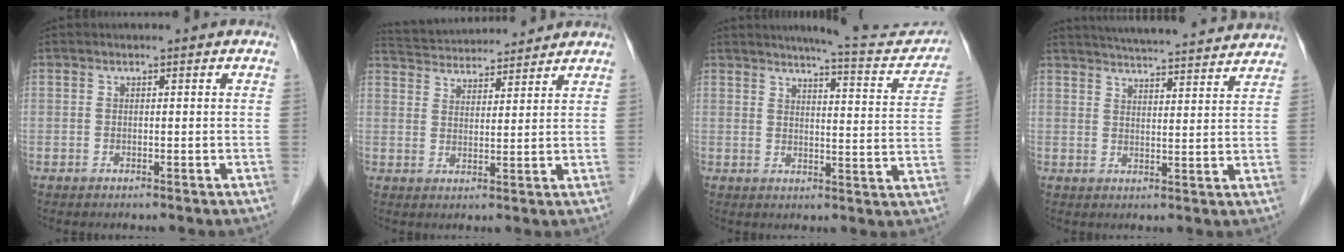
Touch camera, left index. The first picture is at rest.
{"total": 12.0, "force": [11.4, 1.9, 3.0], "torque": [-0.057, 0.031, 0.179]}
{"total": 11.6, "force": [11.1, 0.6, 3.2], "torque": [-0.033, -0.033, 0.123]}
{"total": 19.5, "force": [18.2, 1.6, 6.7], "torque": [-0.102, 0.010, 0.238]}